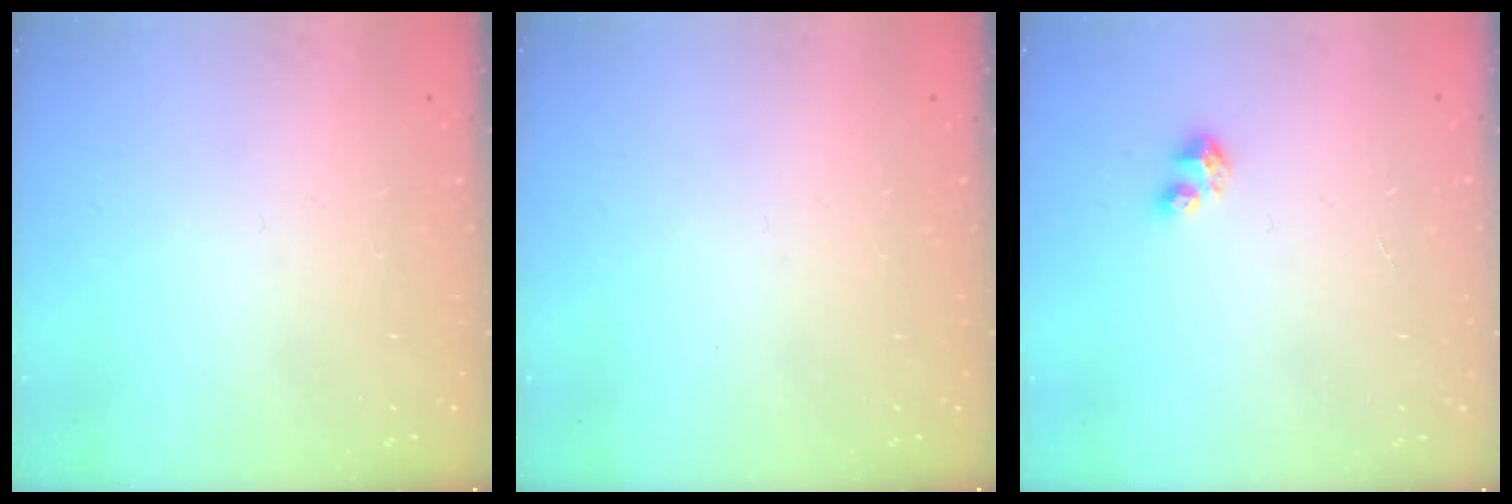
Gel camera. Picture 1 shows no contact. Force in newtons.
{"total": 0.0}
{"total": 3.0, "press": 2.9, "slide": 0.3}